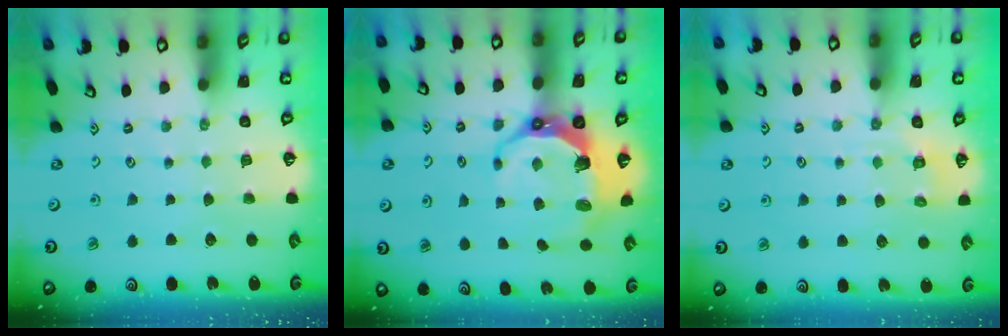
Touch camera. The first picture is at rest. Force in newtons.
{"total": 9.3, "press": 7.9, "slide": 5.0}
{"total": 4.0, "press": 3.6, "slide": 1.7}